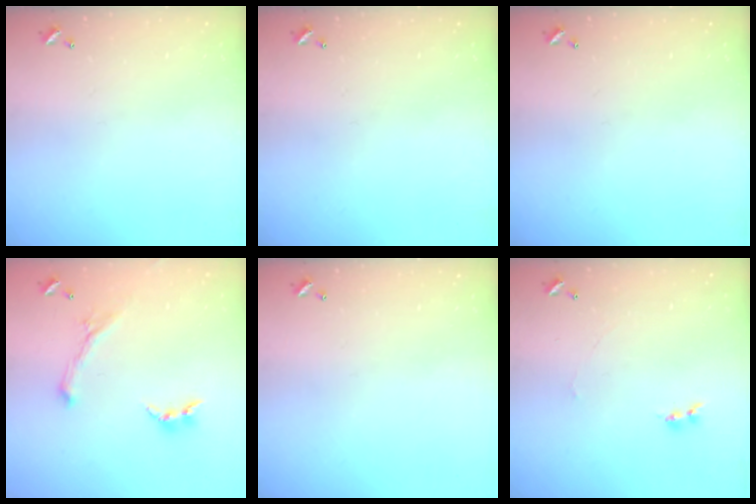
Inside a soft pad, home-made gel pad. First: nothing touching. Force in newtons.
{"total": 0.0}
{"total": 0.0}
{"total": 0.0}
{"total": 0.0}
{"total": 1.2, "press": 1.1, "slide": 0.3}